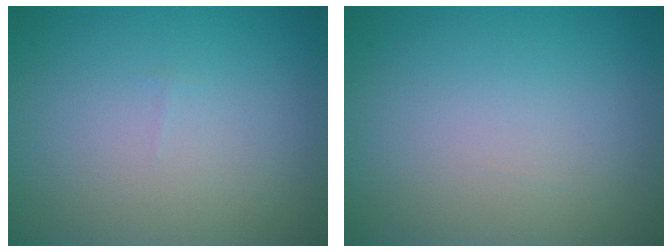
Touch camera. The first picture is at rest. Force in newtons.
{"total": 0.0}